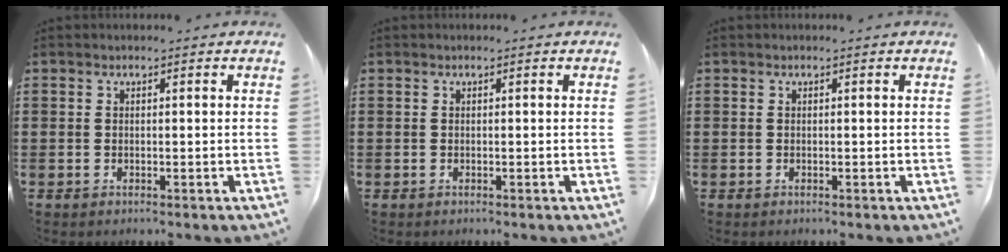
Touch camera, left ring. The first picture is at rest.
{"total": 0.0}
{"total": 0.0}